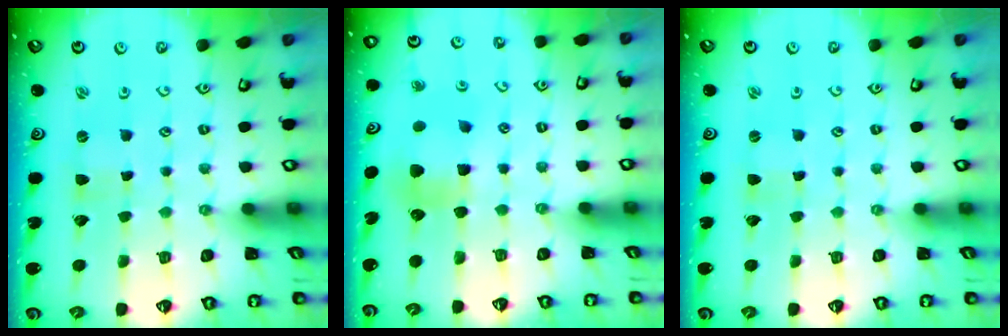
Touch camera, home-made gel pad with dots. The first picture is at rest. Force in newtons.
{"total": 6.1, "press": 6.1, "slide": 0.6}
{"total": 0.0}